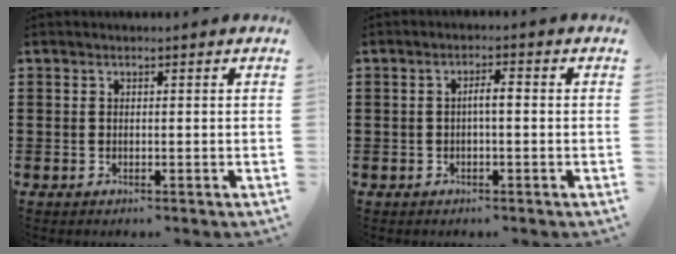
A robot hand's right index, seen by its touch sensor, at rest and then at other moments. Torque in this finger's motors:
{"motor_torque": [0.77, -0.39, 0.07, 0.10]}